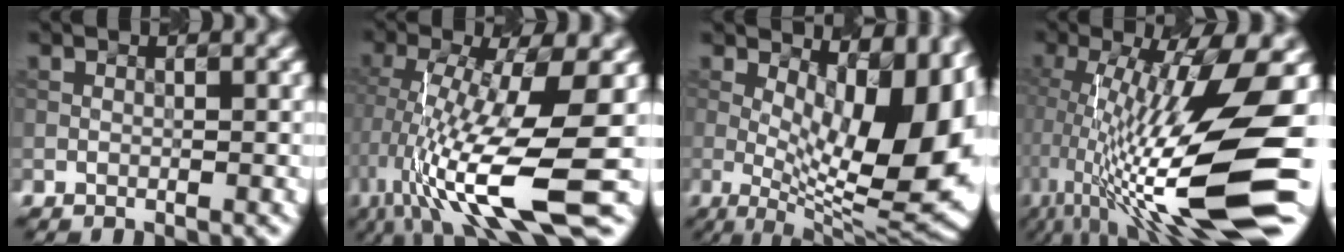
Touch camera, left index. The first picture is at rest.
{"total": 12.2, "force": [-3.8, 2.7, 11.3], "torque": [-0.221, -0.009, -0.059]}
{"total": 13.9, "force": [2.0, 5.7, 12.5], "torque": [-0.152, -0.017, 0.040]}
{"total": 15.3, "force": [-1.7, 3.2, 14.9], "torque": [-0.258, 0.004, -0.018]}